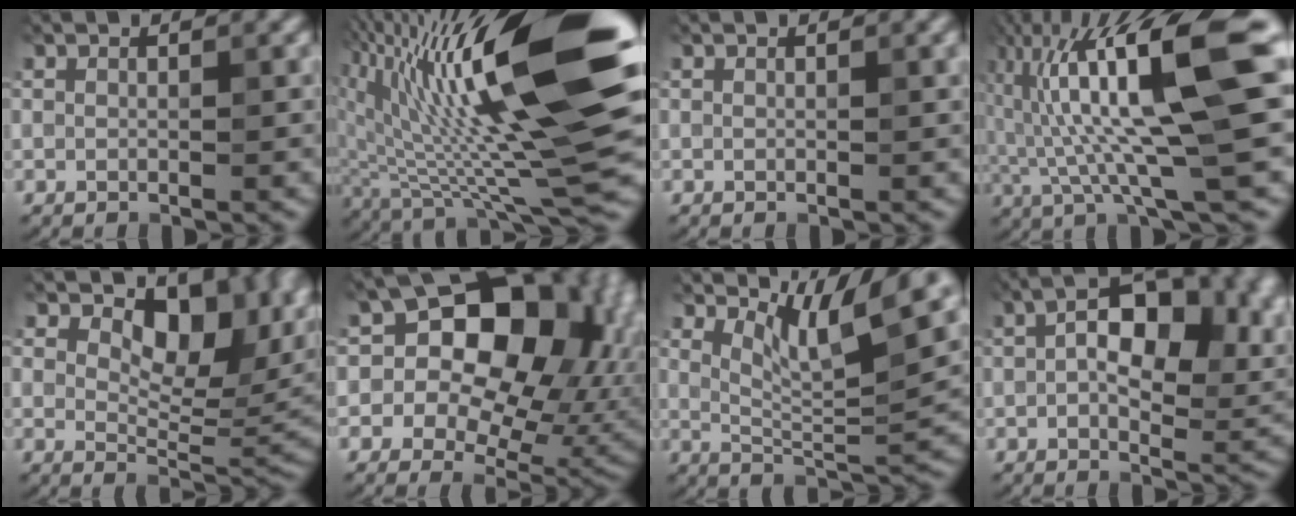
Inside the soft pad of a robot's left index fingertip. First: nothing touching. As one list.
[{"total": 15.5, "force": [3.3, 3.5, 14.7], "torque": [-0.258, -0.001, 0.087]}, {"total": 0.9, "force": [0.3, 0.3, 0.8], "torque": [-0.007, 0.005, 0.002]}, {"total": 14.1, "force": [2.0, 2.3, 13.7], "torque": [-0.242, 0.019, 0.065]}, {"total": 8.9, "force": [3.9, 4.6, 6.6], "torque": [-0.101, 0.007, 0.088]}, {"total": 14.6, "force": [1.6, 11.0, 9.4], "torque": [-0.096, 0.027, 0.036]}, {"total": 5.6, "force": [3.7, 1.0, 4.0], "torque": [-0.084, 0.002, 0.092]}, {"total": 9.4, "force": [1.2, 5.0, 7.9], "torque": [-0.120, 0.017, 0.035]}]